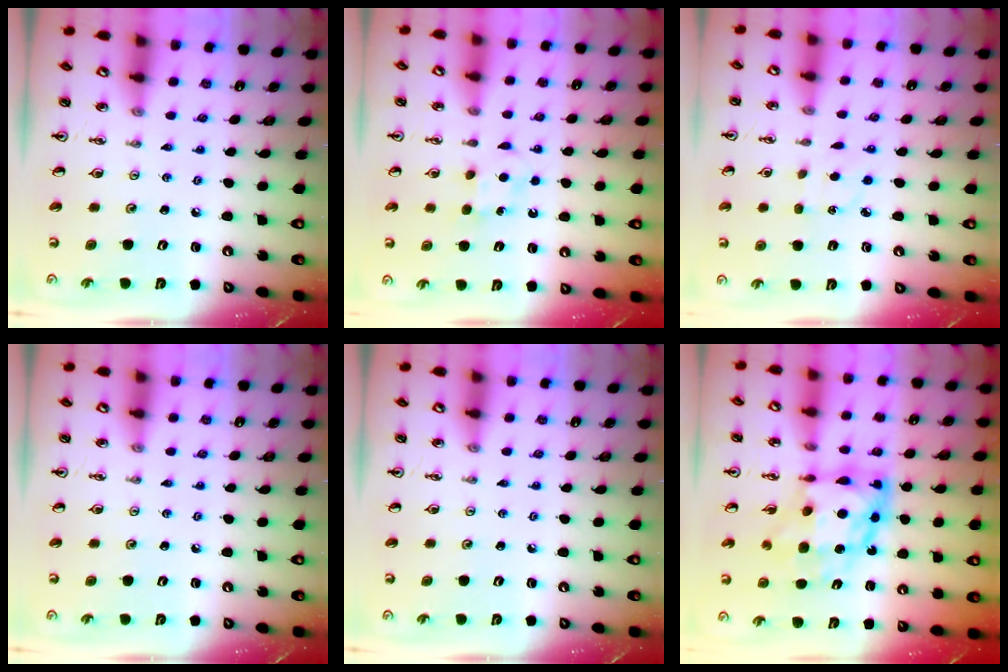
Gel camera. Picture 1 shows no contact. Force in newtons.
{"total": 5.3, "press": 5.2, "slide": 0.7}
{"total": 2.7, "press": 2.6, "slide": 0.4}
{"total": 0.0}
{"total": 0.0}
{"total": 11.9, "press": 11.8, "slide": 1.2}